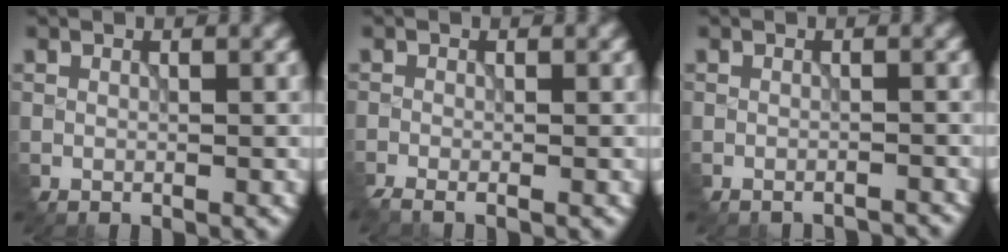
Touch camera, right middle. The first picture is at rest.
{"total": 2.2, "force": [-1.2, 0.8, 1.6], "torque": [-0.011, 0.001, -0.024]}
{"total": 2.2, "force": [-2.1, 0.2, 0.6], "torque": [0.000, 0.002, -0.032]}